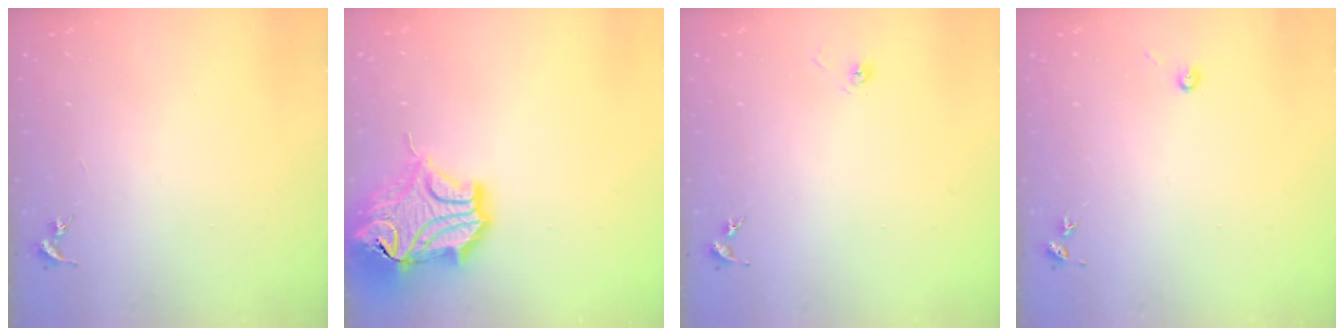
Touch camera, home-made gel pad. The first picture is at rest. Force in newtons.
{"total": 20.0, "press": 19.8, "slide": 2.7}
{"total": 3.3, "press": 2.7, "slide": 2.0}
{"total": 3.0, "press": 3.0, "slide": 0.3}